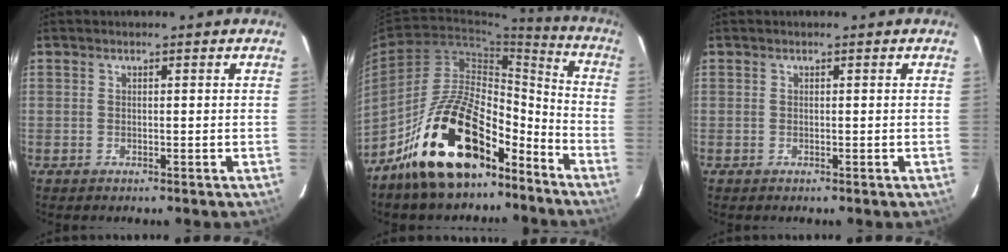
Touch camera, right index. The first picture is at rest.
{"total": 20.6, "force": [-14.3, 9.0, 11.8], "torque": [-0.209, 0.034, -0.227]}
{"total": 0.0}